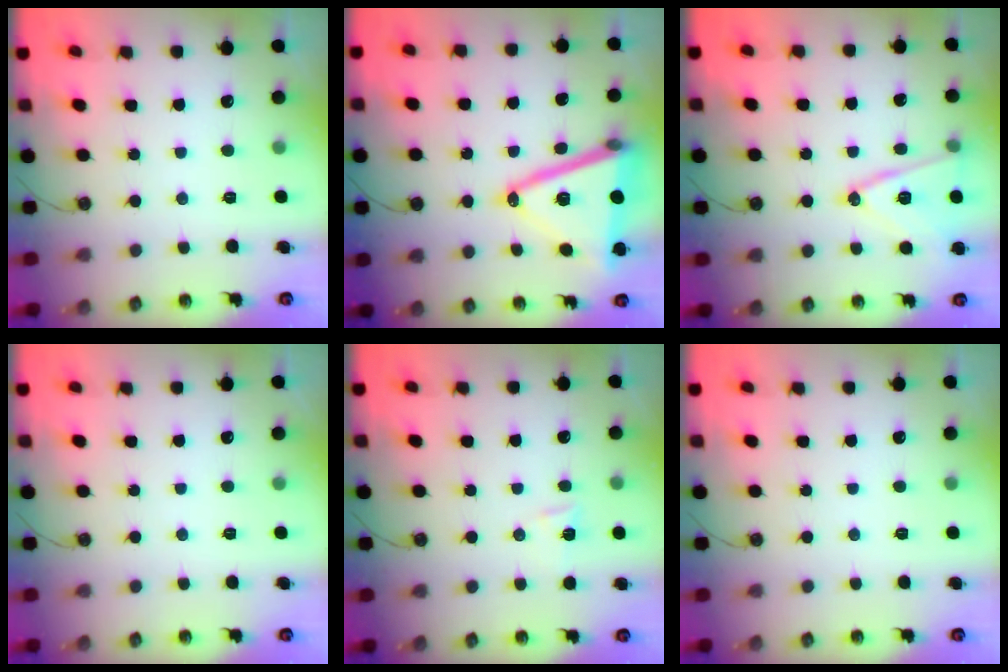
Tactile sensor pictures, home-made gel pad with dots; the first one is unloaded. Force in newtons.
{"total": 19.8, "press": 19.4, "slide": 3.8}
{"total": 14.5, "press": 14.1, "slide": 3.3}
{"total": 0.0}
{"total": 5.9, "press": 5.8, "slide": 1.2}
{"total": 0.0}